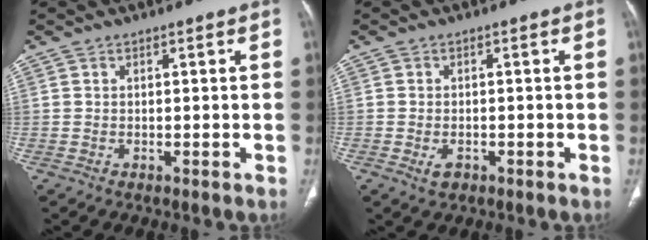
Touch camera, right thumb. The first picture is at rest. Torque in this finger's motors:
{"motor_torque": [-0.23, -0.03, -0.16, -0.18, 0.09]}